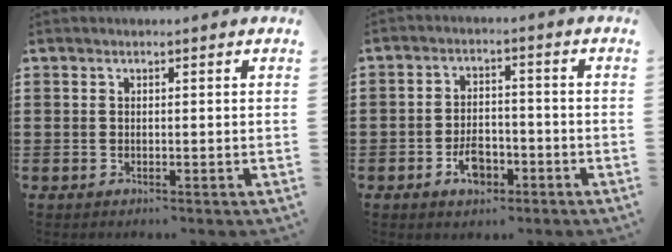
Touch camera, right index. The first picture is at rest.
{"total": 5.0, "force": [-2.6, 3.1, 2.9], "torque": [-0.047, 0.003, -0.051]}